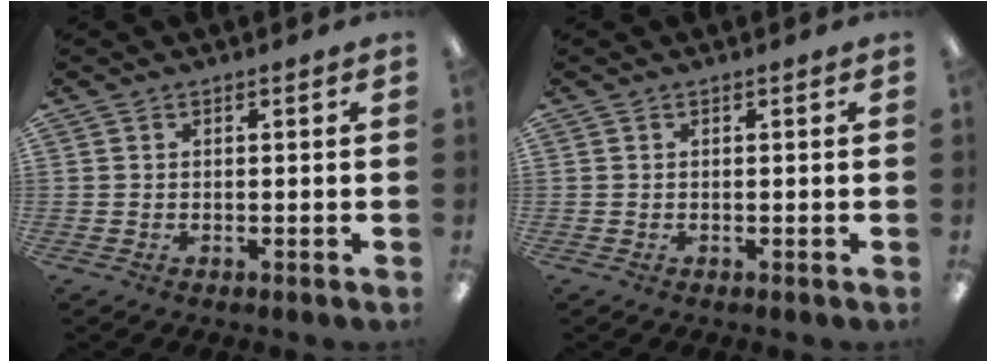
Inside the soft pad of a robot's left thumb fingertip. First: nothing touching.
{"total": 0.0}